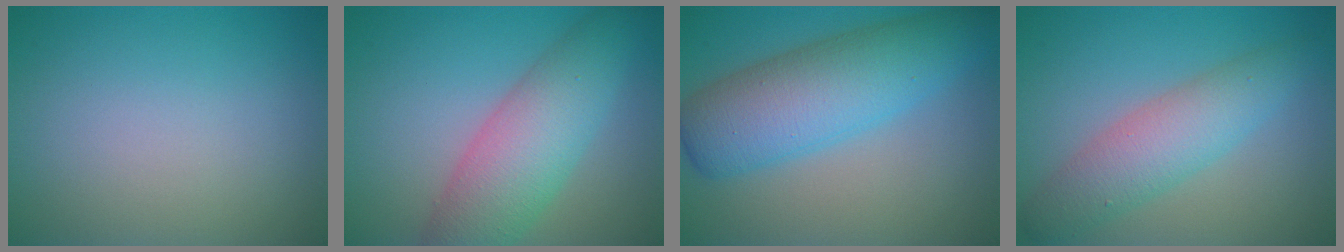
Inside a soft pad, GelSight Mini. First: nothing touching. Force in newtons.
{"total": 7.1, "press": 7.1, "slide": 0.4}
{"total": 8.3, "press": 8.2, "slide": 0.1}
{"total": 4.8, "press": 4.8, "slide": 0.1}